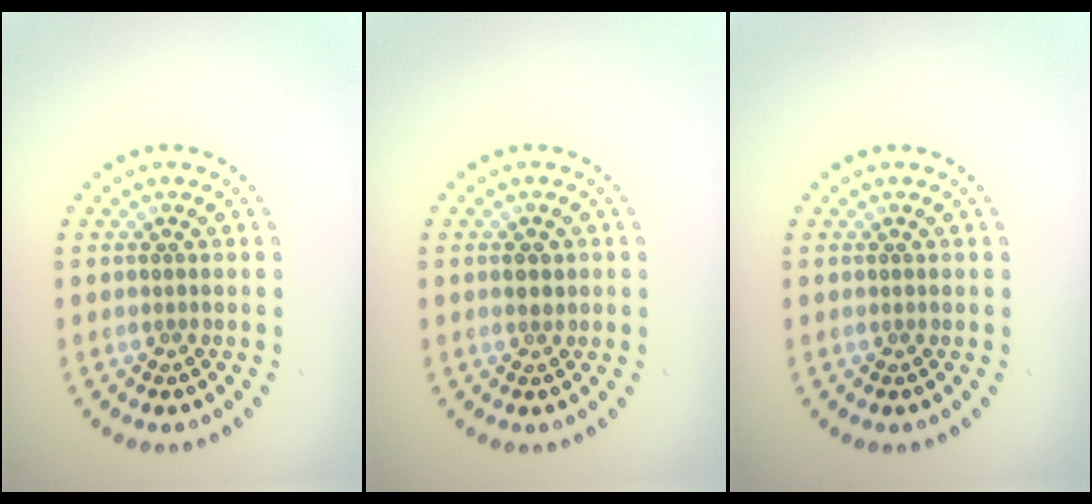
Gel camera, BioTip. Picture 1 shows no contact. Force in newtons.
{"total": 1.1, "press": 1.1, "slide": 0.3}
{"total": 0.0}